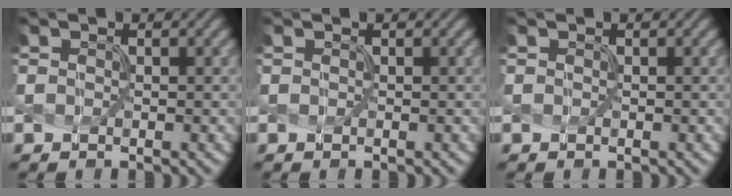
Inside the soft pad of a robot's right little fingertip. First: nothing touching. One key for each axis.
{"total": 0.0}
{"total": 0.0}